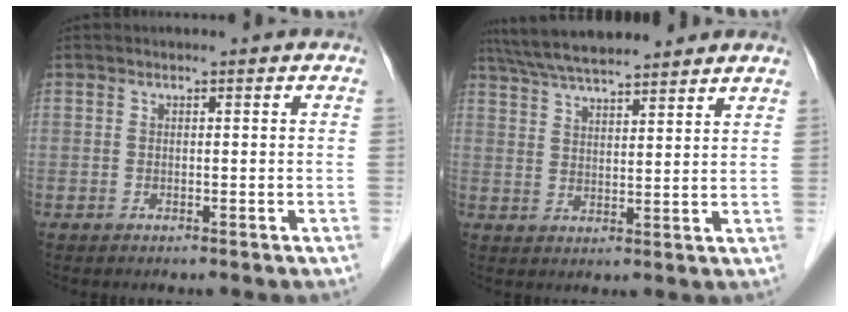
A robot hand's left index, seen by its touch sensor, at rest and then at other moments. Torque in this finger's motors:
{"motor_torque": [0.42, -1.44, 0.03, 0.17]}